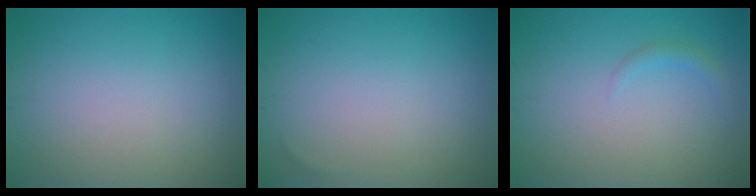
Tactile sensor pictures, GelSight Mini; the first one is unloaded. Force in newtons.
{"total": 0.0}
{"total": 1.0, "press": 1.0, "slide": 0.1}